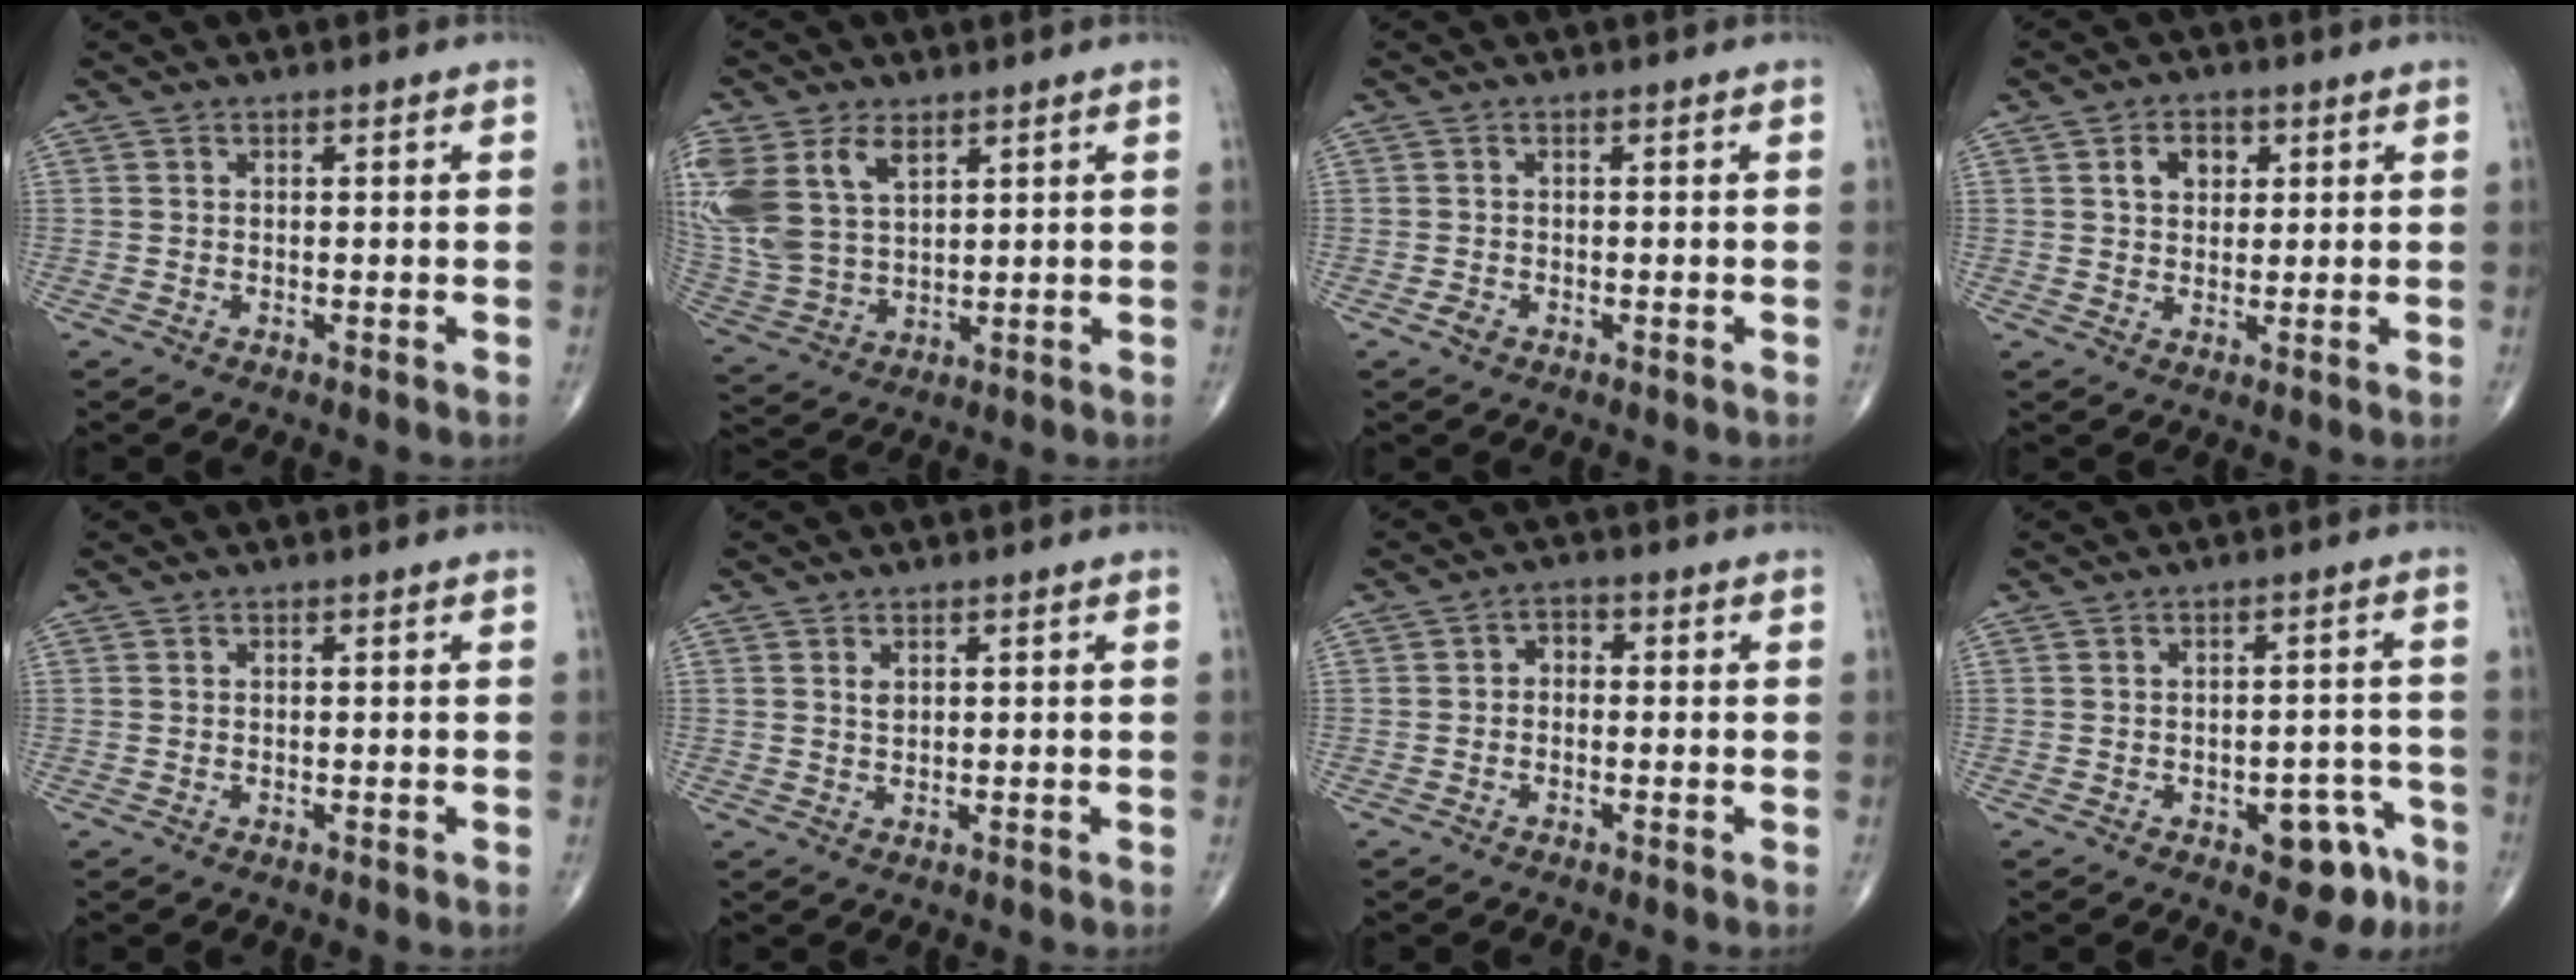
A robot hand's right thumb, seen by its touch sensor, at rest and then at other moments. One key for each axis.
{"total": 17.9, "fx": 7.4, "fy": 11.5, "fz": 11.5, "tx": -0.277, "ty": 0.001, "tz": 0.156}
{"total": 1.3, "fx": -0.6, "fy": 0.9, "fz": 0.7, "tx": -0.015, "ty": 0.002, "tz": -0.011}
{"total": 4.9, "fx": 1.8, "fy": 3.6, "fz": 2.9, "tx": -0.027, "ty": -0.003, "tz": 0.027}
{"total": 0.0}
{"total": 1.3, "fx": 0.6, "fy": 0.8, "fz": 0.8, "tx": -0.010, "ty": -0.002, "tz": 0.014}
{"total": 2.4, "fx": -0.3, "fy": 1.8, "fz": 1.6, "tx": -0.008, "ty": 0.014, "tz": -0.017}
{"total": 8.0, "fx": -4.0, "fy": 4.1, "fz": 5.6, "tx": -0.040, "ty": 0.034, "tz": -0.043}